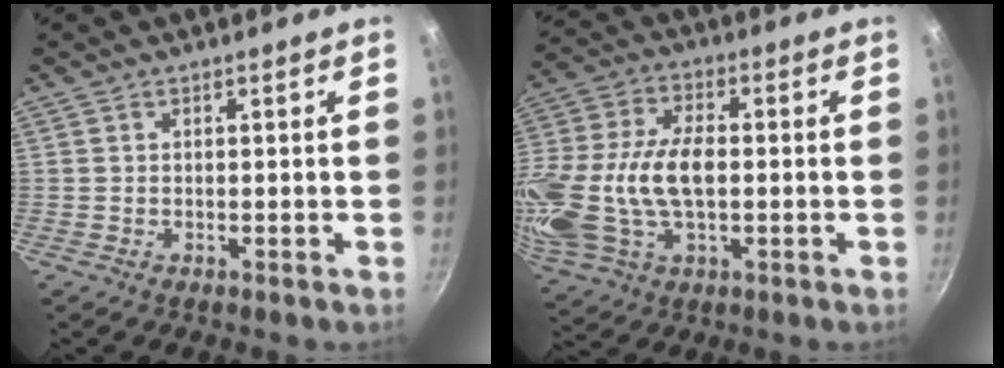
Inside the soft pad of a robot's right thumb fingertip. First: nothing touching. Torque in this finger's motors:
{"motor_torque": [2.23, 2.78, 0.99, -0.88, 0.27]}